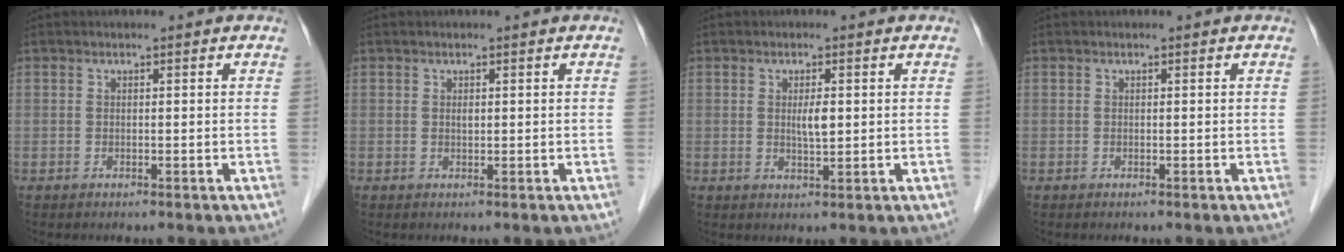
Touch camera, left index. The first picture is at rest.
{"total": 0.6, "force": [0.2, 0.3, 0.4], "torque": [-0.009, 0.001, 0.005]}
{"total": 2.5, "force": [0.4, 0.6, 2.4], "torque": [-0.043, -0.002, 0.008]}
{"total": 0.0}